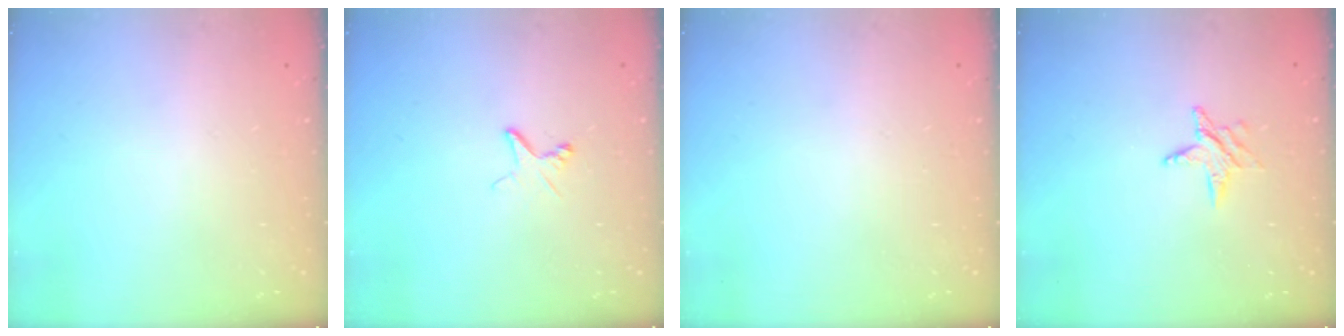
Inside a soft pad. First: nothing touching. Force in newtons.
{"total": 3.6, "press": 3.6, "slide": 0.3}
{"total": 0.0}
{"total": 4.7, "press": 4.7, "slide": 0.5}